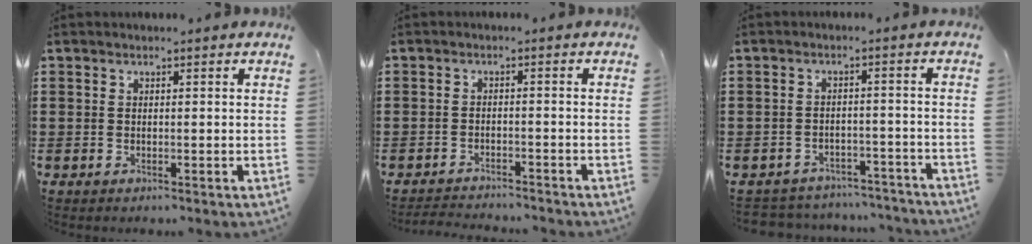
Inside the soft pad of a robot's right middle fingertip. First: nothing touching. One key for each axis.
{"total": 2.4, "fx": -2.4, "fy": 0.0, "fz": 0.0, "tx": -0.007, "ty": -0.003, "tz": -0.051}
{"total": 3.5, "fx": -3.5, "fy": 0.4, "fz": -0.1, "tx": -0.006, "ty": 0.000, "tz": -0.074}